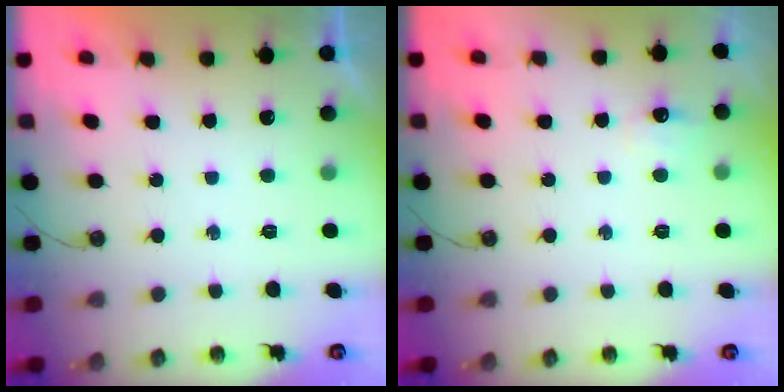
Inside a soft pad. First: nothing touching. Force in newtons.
{"total": 5.0, "press": 4.9, "slide": 0.8}